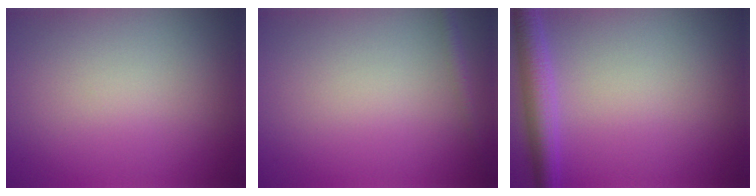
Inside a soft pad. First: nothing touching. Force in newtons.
{"total": 0.9, "press": 0.9, "slide": 0.1}
{"total": 3.5, "press": 3.5, "slide": 0.1}